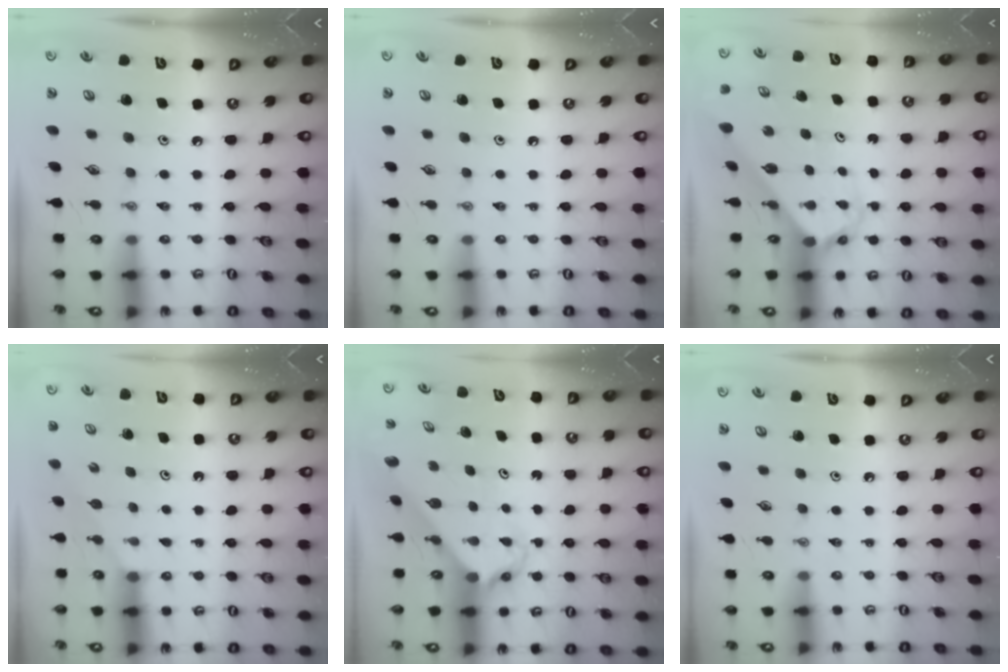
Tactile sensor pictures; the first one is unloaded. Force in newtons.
{"total": 0.0}
{"total": 2.6, "press": 2.6, "slide": 0.2}
{"total": 2.2, "press": 2.2, "slide": 0.3}
{"total": 2.4, "press": 2.4, "slide": 0.2}
{"total": 0.0}